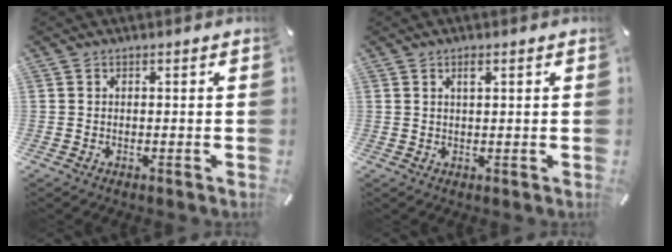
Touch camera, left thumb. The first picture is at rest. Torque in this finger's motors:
{"motor_torque": [0.01, -0.13, 0.03, 0.04, 0.00]}